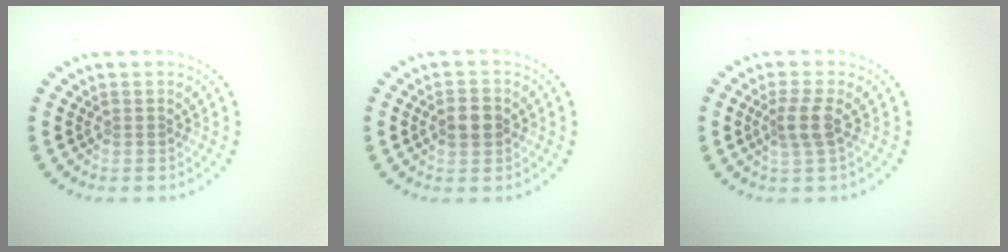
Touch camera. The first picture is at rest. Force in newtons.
{"total": 2.6, "press": 2.6, "slide": 0.0}
{"total": 2.3, "press": 1.8, "slide": 1.4}